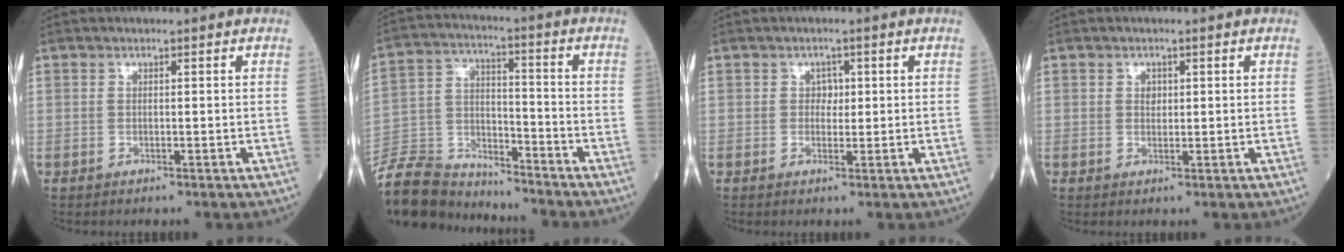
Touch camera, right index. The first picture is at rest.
{"total": 18.9, "force": [-17.7, 5.4, 3.9], "torque": [-0.107, 0.032, -0.317]}
{"total": 1.6, "force": [0.3, 1.2, 1.0], "torque": [-0.008, 0.001, 0.002]}
{"total": 1.2, "force": [0.3, 0.9, 0.7], "torque": [-0.009, 0.000, 0.005]}